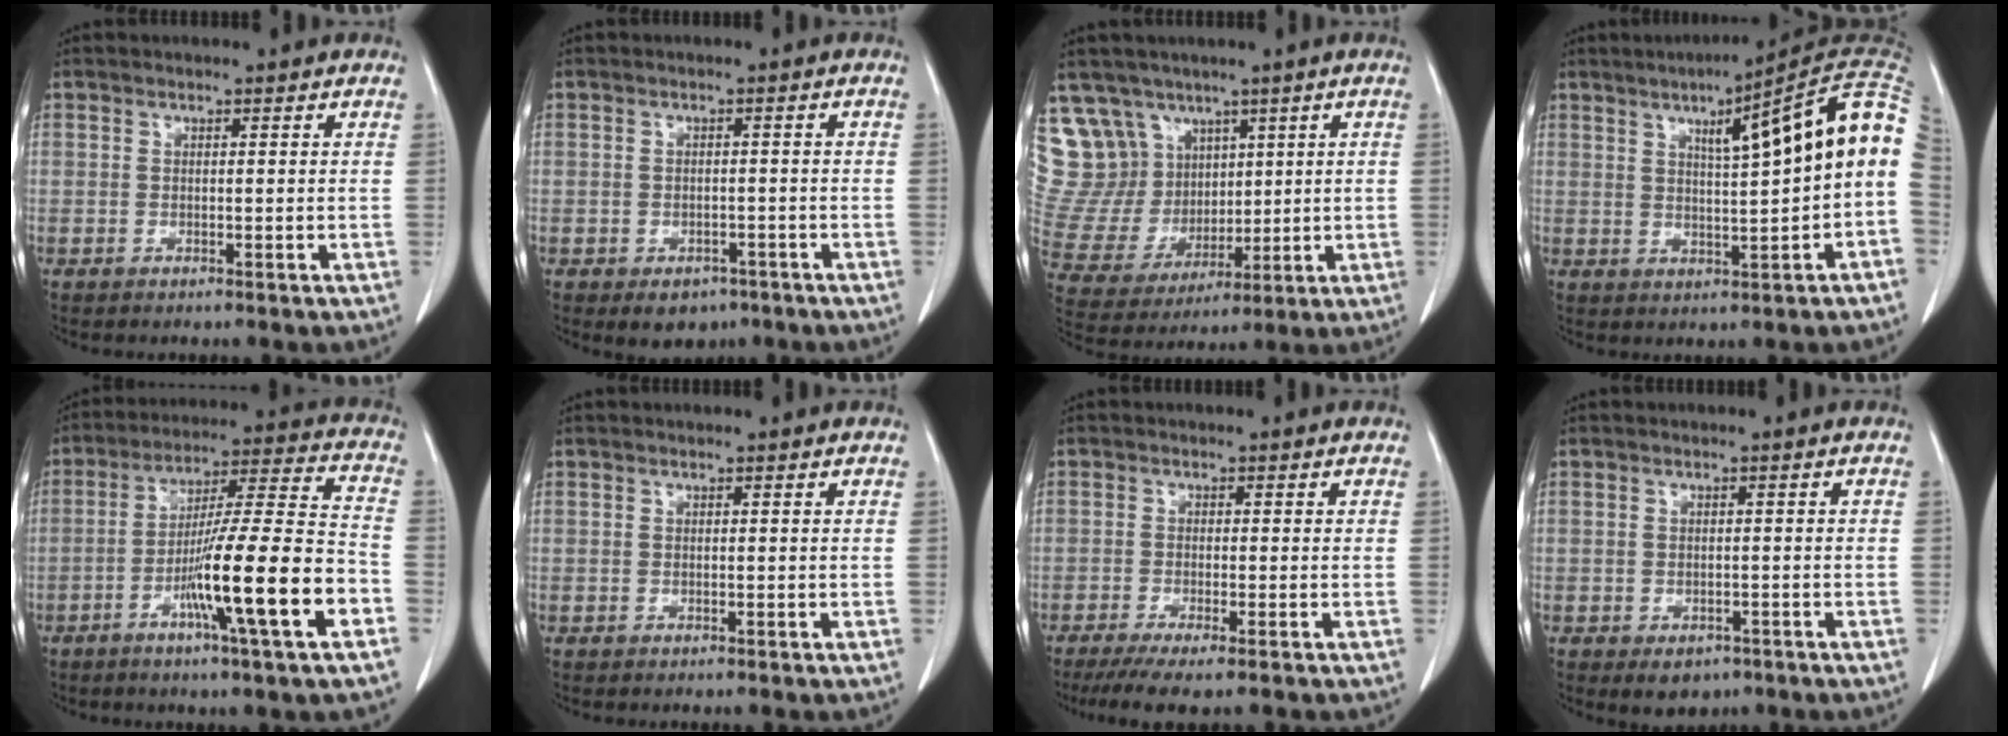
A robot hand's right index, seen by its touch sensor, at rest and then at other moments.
{"total": 4.2, "force": [-2.6, 2.8, 1.6], "torque": [-0.012, 0.004, -0.027]}
{"total": 15.3, "force": [9.4, 11.5, 3.4], "torque": [-0.097, 0.054, 0.211]}
{"total": 14.4, "force": [2.9, 0.4, 14.1], "torque": [-0.187, 0.032, 0.034]}
{"total": 17.1, "force": [-6.5, -0.4, 15.8], "torque": [-0.268, -0.008, -0.108]}
{"total": 0.0}
{"total": 5.9, "force": [-4.3, 0.2, 4.1], "torque": [-0.061, -0.014, -0.071]}
{"total": 3.6, "force": [-2.1, 2.4, 1.5], "torque": [-0.012, 0.001, -0.019]}